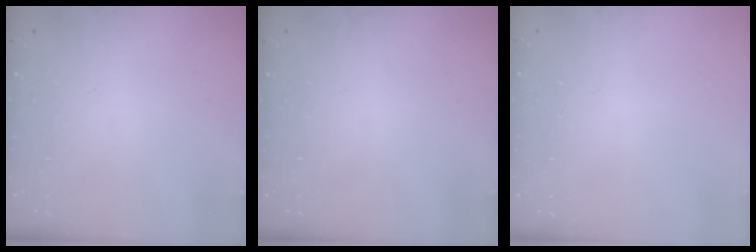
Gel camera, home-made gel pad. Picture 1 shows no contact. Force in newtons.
{"total": 0.0}
{"total": 0.0}